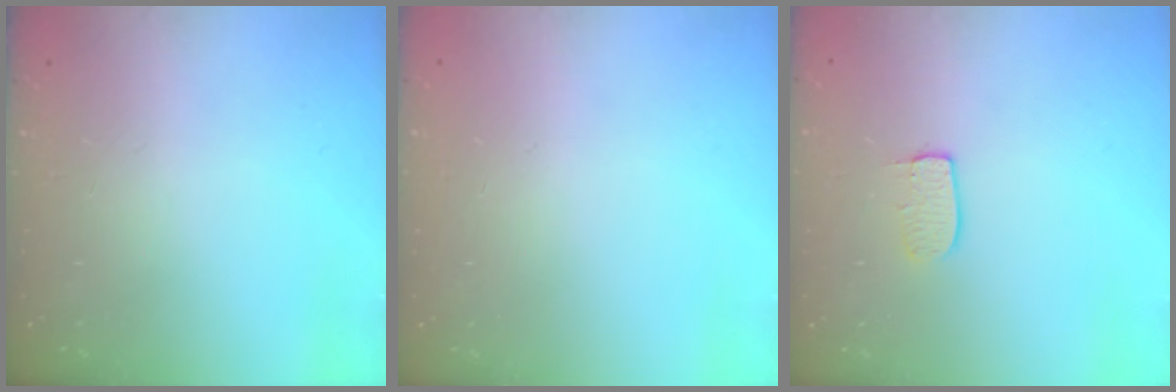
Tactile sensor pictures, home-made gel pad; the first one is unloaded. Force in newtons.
{"total": 0.0}
{"total": 5.5, "press": 5.5, "slide": 0.1}